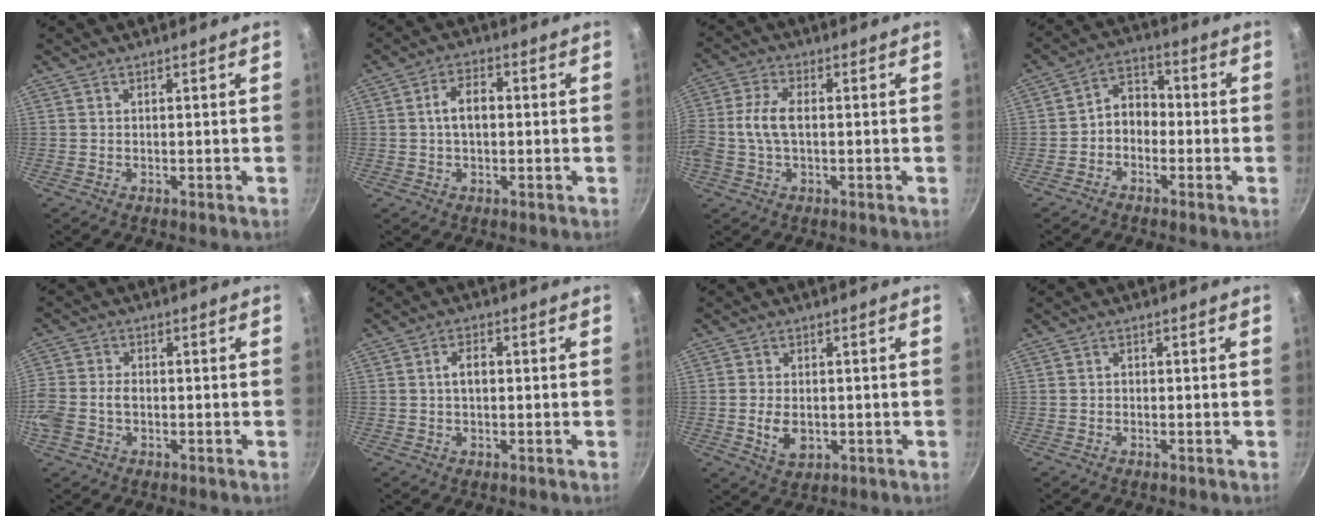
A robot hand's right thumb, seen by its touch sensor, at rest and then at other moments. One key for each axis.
{"total": 5.7, "fx": 0.2, "fy": 3.5, "fz": 4.5, "tx": -0.065, "ty": 0.017, "tz": -0.002}
{"total": 7.2, "fx": -0.4, "fy": 4.1, "fz": 6.0, "tx": -0.126, "ty": 0.017, "tz": -0.018}
{"total": 6.0, "fx": -1.7, "fy": 4.6, "fz": 3.4, "tx": -0.030, "ty": 0.033, "tz": -0.042}
{"total": 8.2, "fx": -1.9, "fy": 5.9, "fz": 5.3, "tx": -0.121, "ty": 0.015, "tz": -0.048}
{"total": 3.3, "fx": 0.1, "fy": 2.0, "fz": 2.6, "tx": -0.037, "ty": 0.013, "tz": -0.001}
{"total": 5.7, "fx": -0.9, "fy": 3.8, "fz": 4.1, "tx": -0.067, "ty": -0.001, "tz": -0.009}
{"total": 0.7, "fx": -0.3, "fy": 0.5, "fz": 0.3, "tx": -0.004, "ty": 0.003, "tz": -0.005}